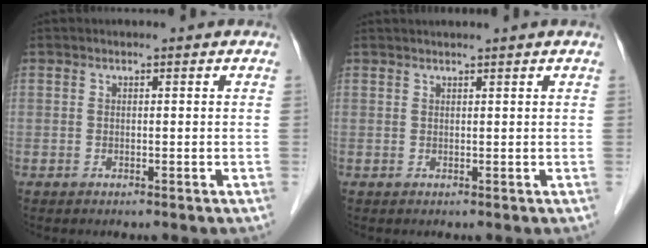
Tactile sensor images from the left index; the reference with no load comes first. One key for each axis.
{"total": 1.8, "fx": 1.4, "fy": -0.8, "fz": 0.8, "tx": -0.011, "ty": 0.007, "tz": 0.031}